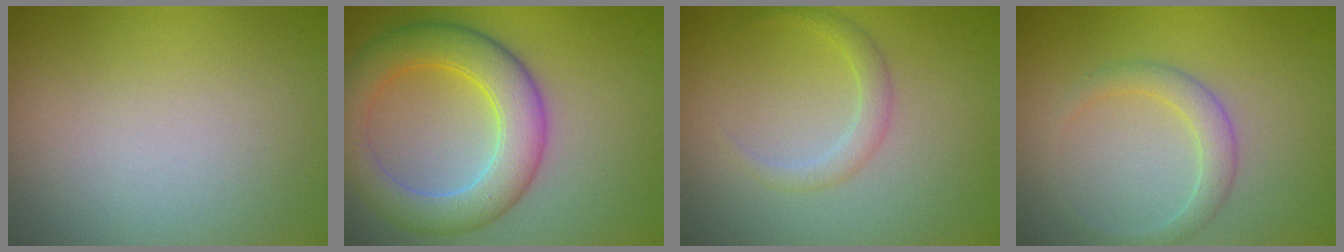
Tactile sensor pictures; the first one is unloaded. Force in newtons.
{"total": 6.6, "press": 6.6, "slide": 0.2}
{"total": 1.6, "press": 1.5, "slide": 0.2}
{"total": 2.1, "press": 2.1, "slide": 0.1}